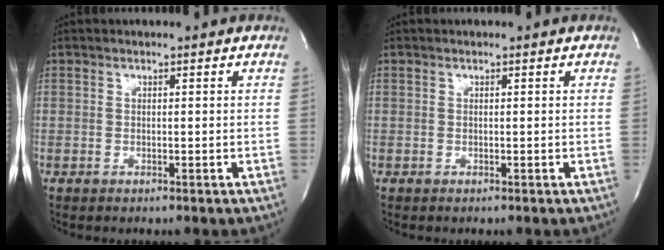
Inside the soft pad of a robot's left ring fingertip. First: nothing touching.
{"total": 0.0}